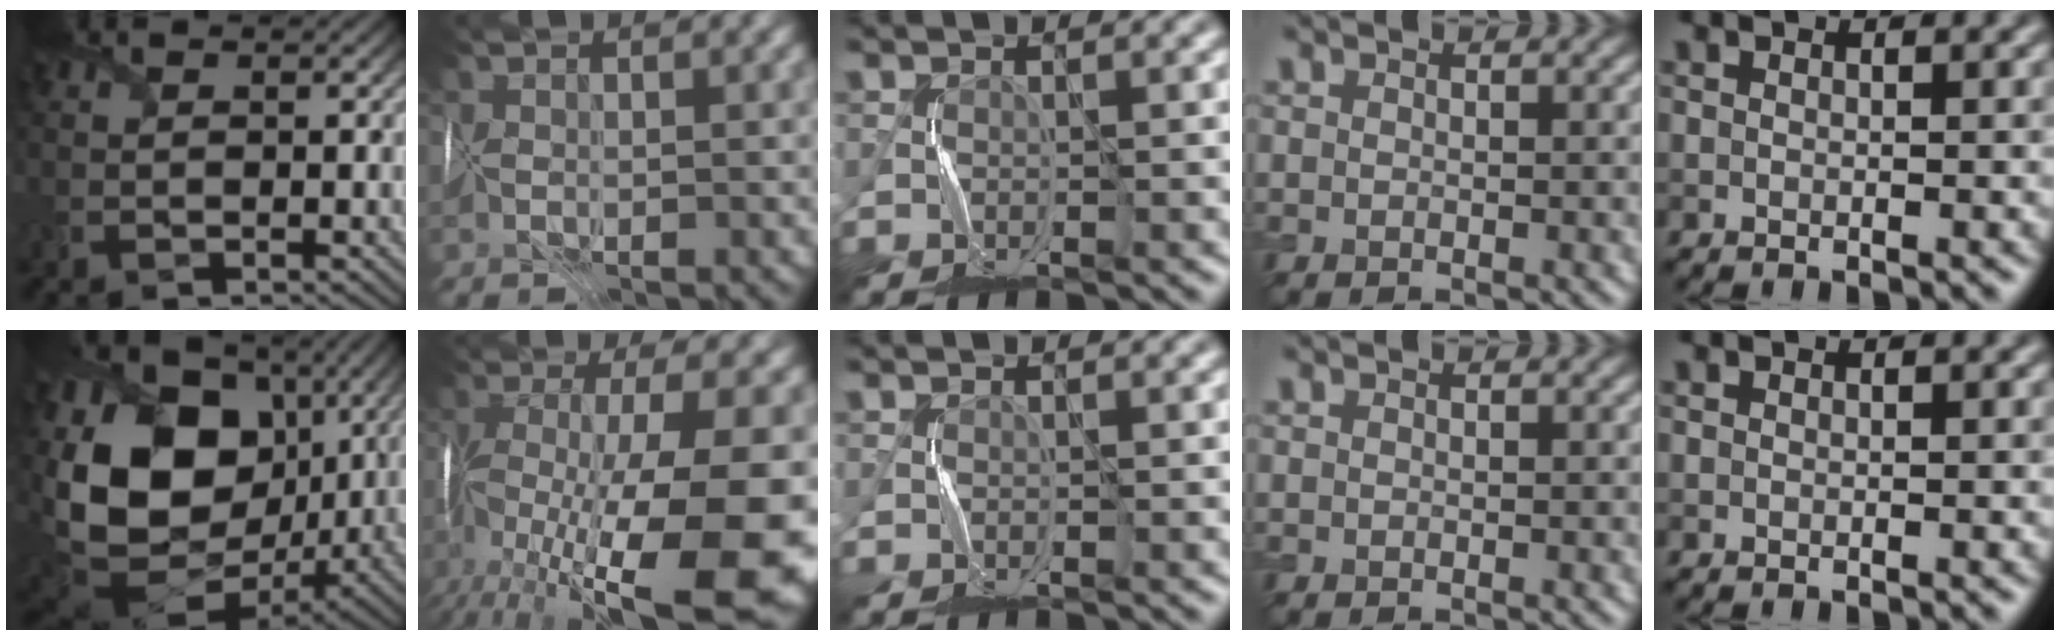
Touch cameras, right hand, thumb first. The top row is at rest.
{"thumb": {"total": 20.7, "force": [3.1, 15.7, 13.1], "torque": [-0.329, -0.015, 0.083]}, "index": {"total": 15.9, "force": [-5.9, 5.0, 13.9], "torque": [-0.242, -0.011, -0.088]}}